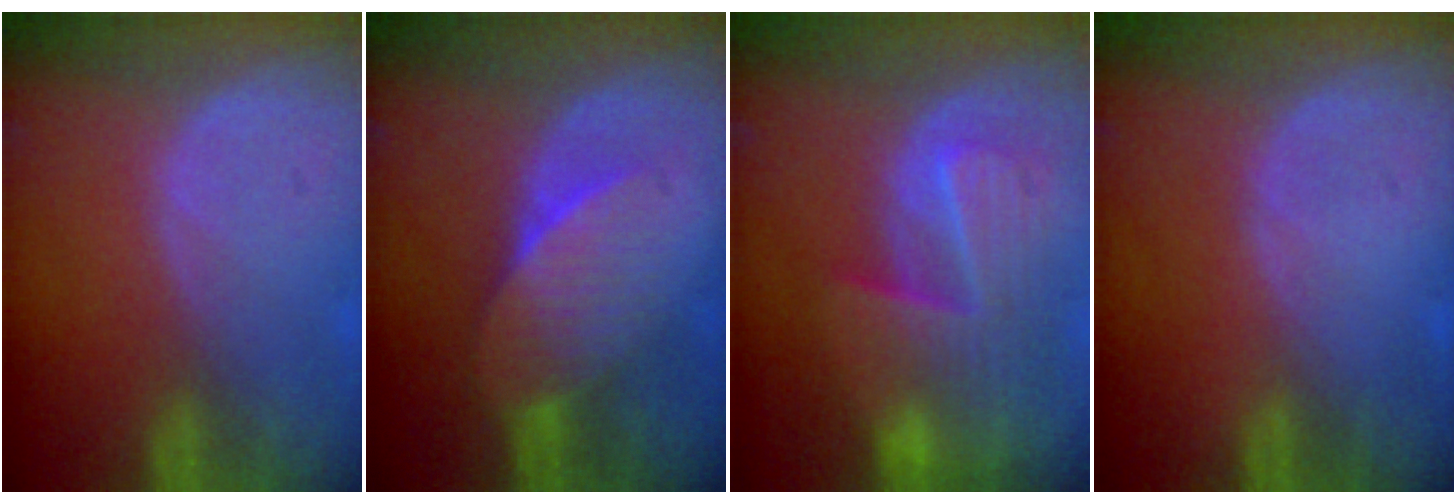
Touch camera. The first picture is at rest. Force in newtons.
{"total": 6.7, "press": 6.3, "slide": 2.2}
{"total": 10.1, "press": 8.8, "slide": 5.0}
{"total": 0.0}